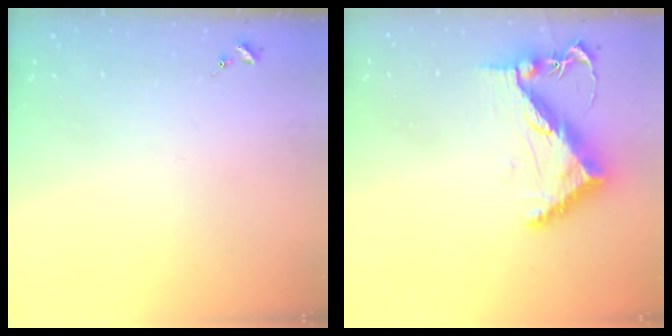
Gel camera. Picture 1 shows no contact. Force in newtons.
{"total": 10.7, "press": 10.6, "slide": 1.3}